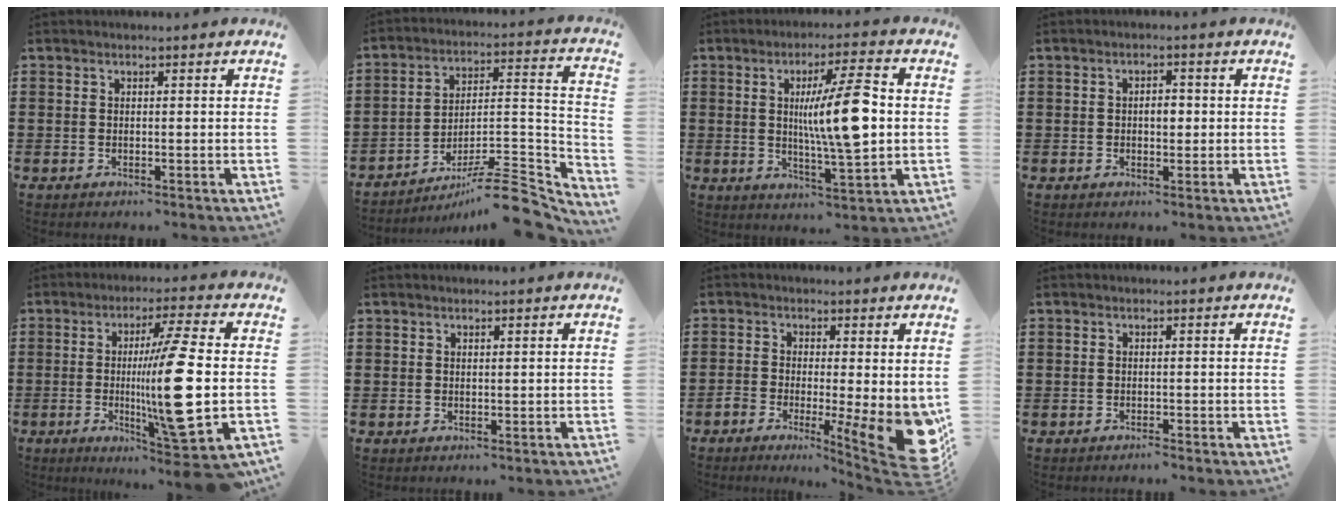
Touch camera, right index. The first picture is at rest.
{"total": 10.5, "force": [-8.4, 1.7, 6.1], "torque": [-0.085, 0.023, -0.159]}
{"total": 11.3, "force": [1.0, 1.9, 11.1], "torque": [-0.183, -0.002, 0.010]}
{"total": 2.5, "force": [-0.1, 1.3, 2.2], "torque": [-0.033, 0.002, -0.006]}
{"total": 15.2, "force": [-1.1, 1.0, 15.1], "torque": [-0.271, -0.022, -0.030]}
{"total": 0.7, "force": [0.4, 0.5, 0.0], "torque": [-0.002, 0.002, 0.007]}
{"total": 8.7, "force": [-2.8, 2.8, 7.7], "torque": [-0.113, -0.014, -0.043]}
{"total": 0.8, "force": [-0.8, 0.0, 0.0], "torque": [-0.003, 0.001, -0.018]}